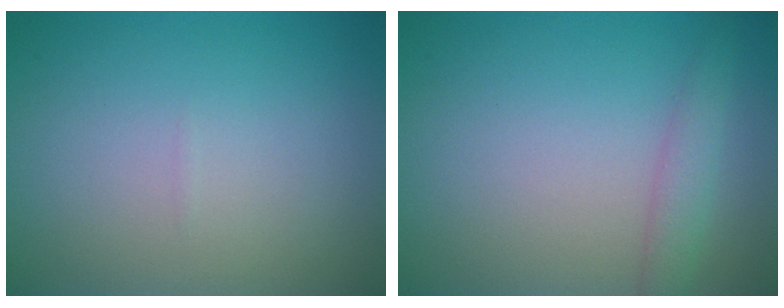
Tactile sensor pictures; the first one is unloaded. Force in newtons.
{"total": 1.9, "press": 1.9, "slide": 0.1}